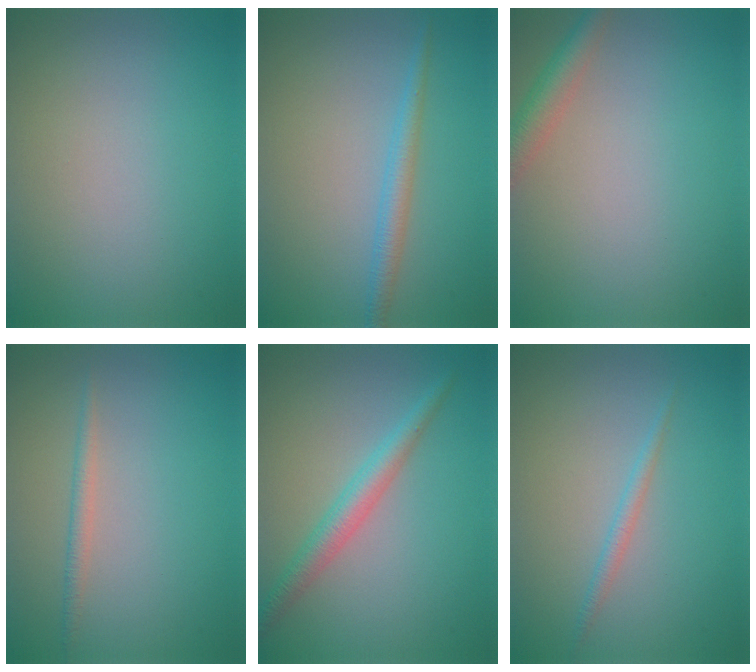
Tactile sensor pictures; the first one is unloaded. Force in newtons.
{"total": 2.1, "press": 2.1, "slide": 0.1}
{"total": 2.9, "press": 2.9, "slide": 0.1}
{"total": 1.2, "press": 1.2, "slide": 0.1}
{"total": 2.9, "press": 2.9, "slide": 0.1}
{"total": 1.2, "press": 1.2, "slide": 0.1}